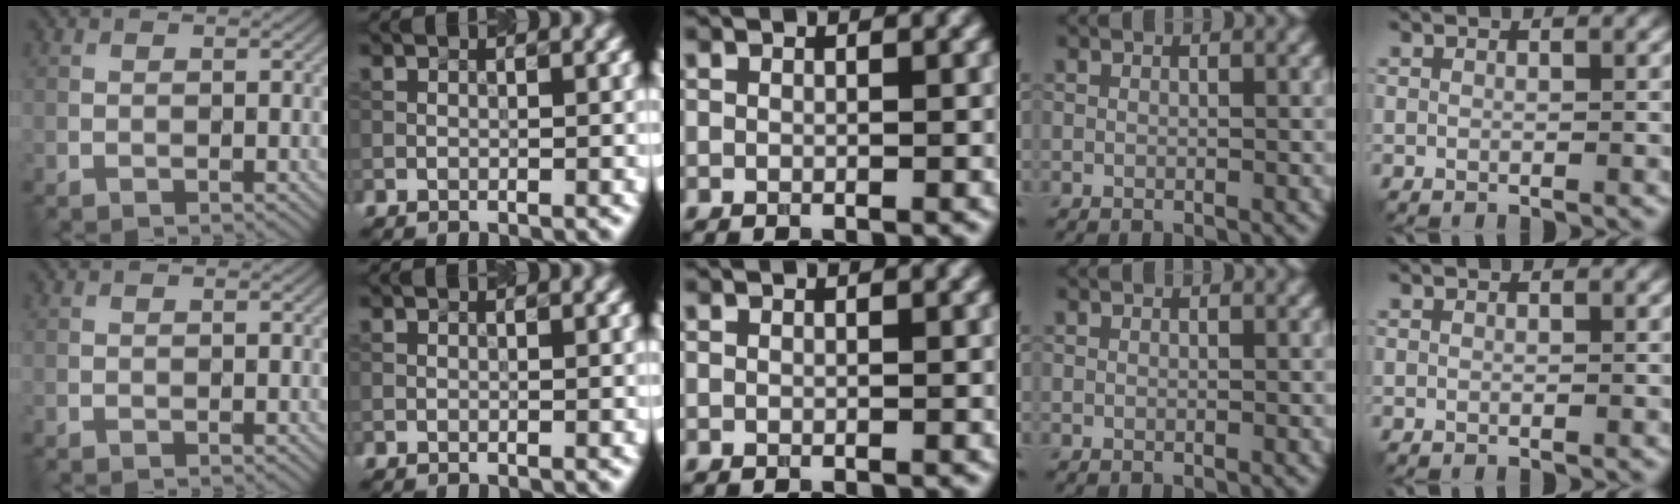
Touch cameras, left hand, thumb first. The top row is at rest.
{}